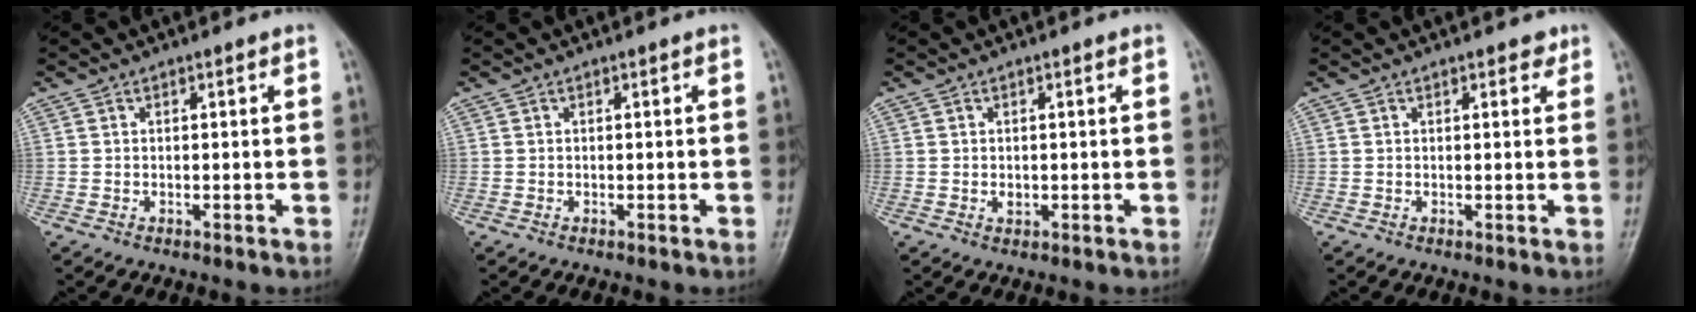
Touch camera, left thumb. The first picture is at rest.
{"total": 0.0}
{"total": 1.3, "force": [0.0, 1.0, 0.8], "torque": [-0.009, -0.001, 0.002]}
{"total": 1.7, "force": [1.1, 0.9, 0.9], "torque": [0.001, -0.004, 0.009]}